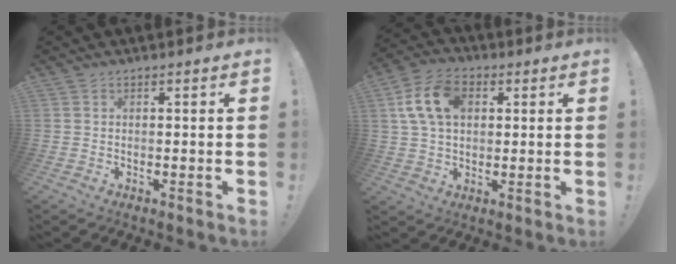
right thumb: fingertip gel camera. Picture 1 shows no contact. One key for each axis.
{"total": 13.4, "fx": 3.7, "fy": 9.1, "fz": 9.1, "tx": -0.162, "ty": 0.008, "tz": 0.074}